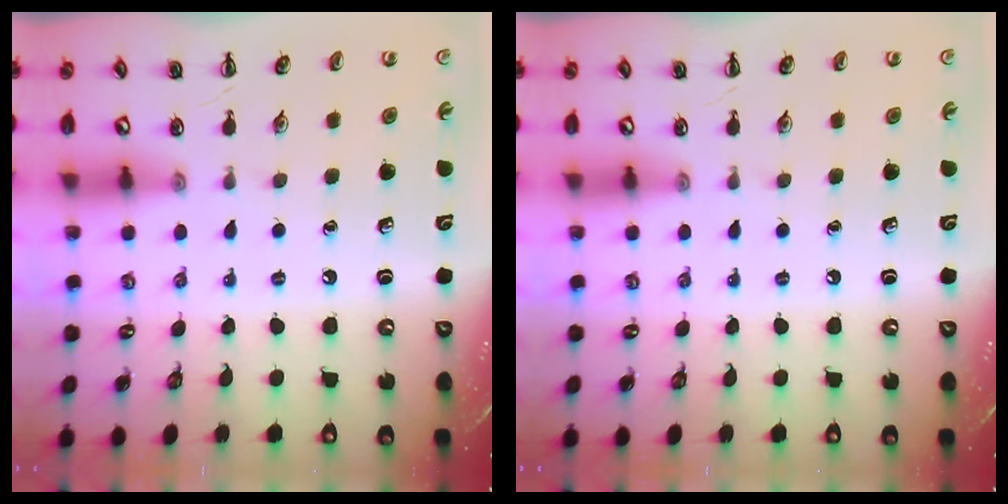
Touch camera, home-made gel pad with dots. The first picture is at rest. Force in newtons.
{"total": 0.0}